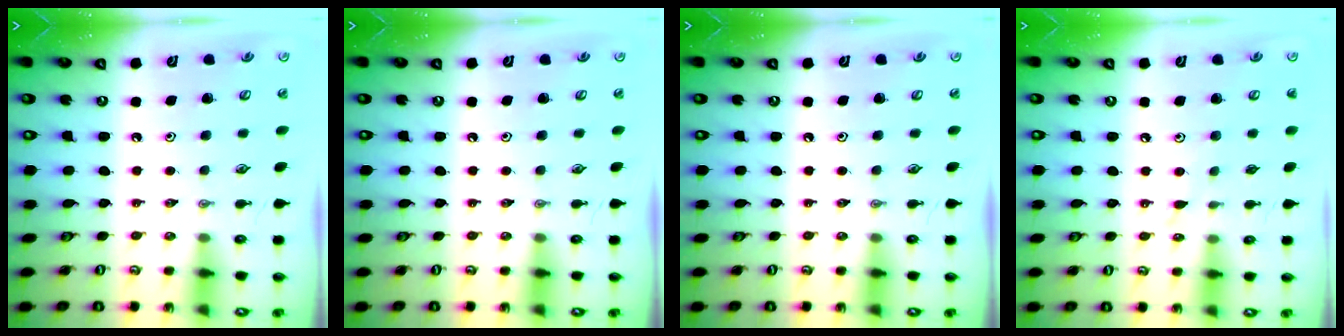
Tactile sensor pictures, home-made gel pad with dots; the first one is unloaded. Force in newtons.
{"total": 0.0}
{"total": 0.0}
{"total": 4.9, "press": 4.9, "slide": 0.5}